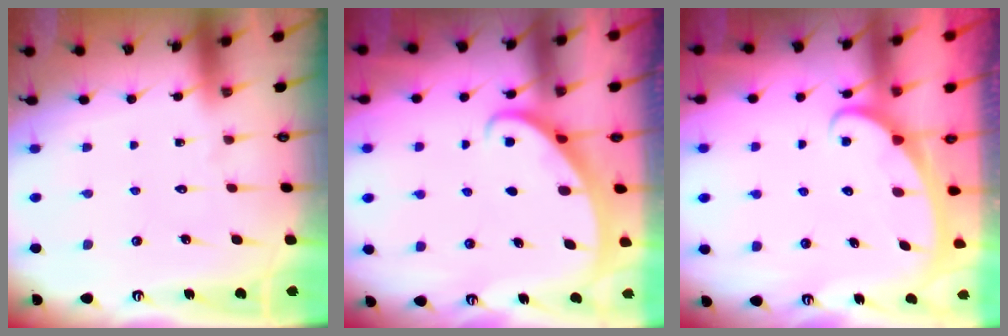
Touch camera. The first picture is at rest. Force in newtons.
{"total": 2.2, "press": 2.2, "slide": 0.2}
{"total": 2.3, "press": 2.3, "slide": 0.4}